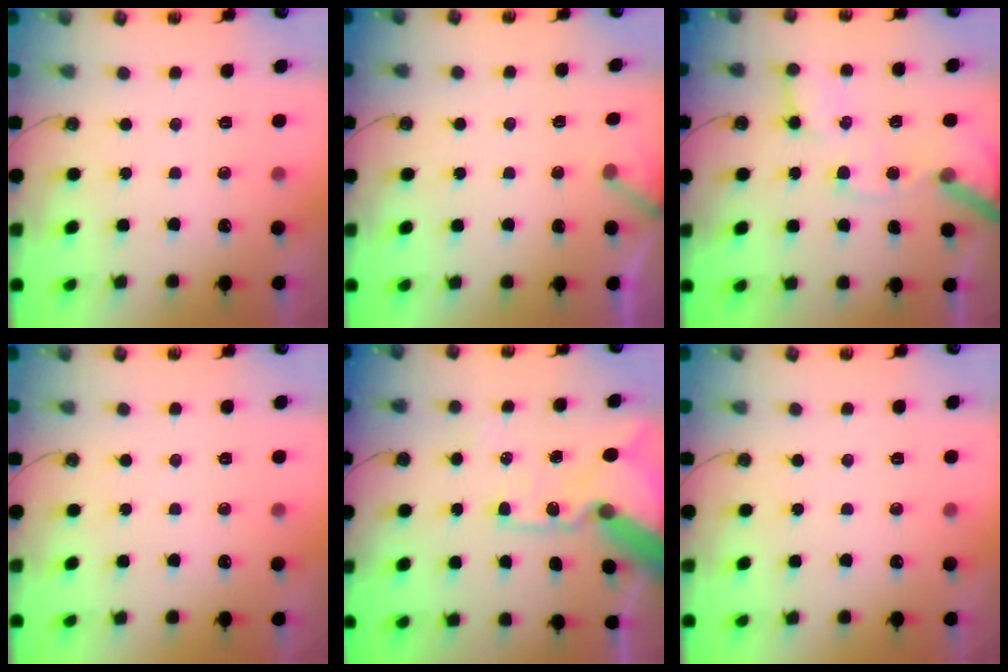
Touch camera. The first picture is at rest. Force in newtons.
{"total": 2.3, "press": 2.3, "slide": 0.1}
{"total": 12.7, "press": 12.6, "slide": 1.7}
{"total": 0.0}
{"total": 15.3, "press": 15.1, "slide": 2.4}
{"total": 0.0}